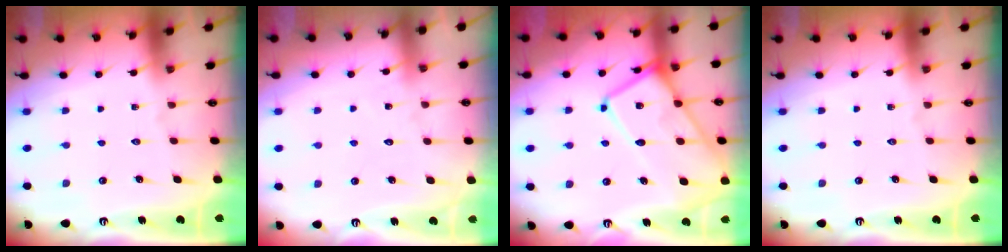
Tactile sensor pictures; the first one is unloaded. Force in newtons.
{"total": 6.0, "press": 6.0, "slide": 0.5}
{"total": 16.5, "press": 16.5, "slide": 1.5}
{"total": 0.0}